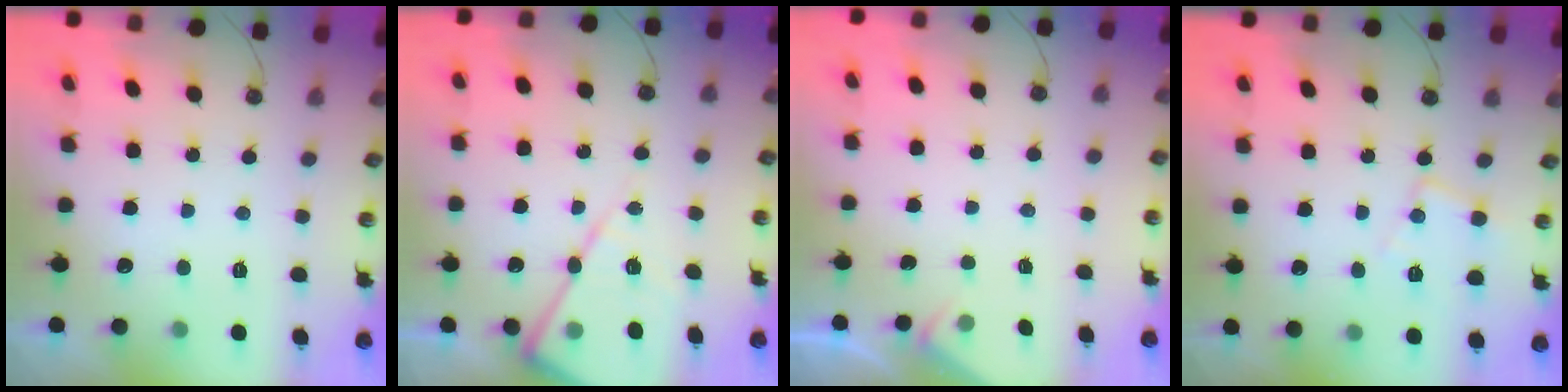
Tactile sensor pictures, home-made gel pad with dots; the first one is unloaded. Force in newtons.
{"total": 13.7, "press": 13.7, "slide": 0.8}
{"total": 1.8, "press": 1.8, "slide": 0.4}
{"total": 9.2, "press": 9.2, "slide": 0.7}